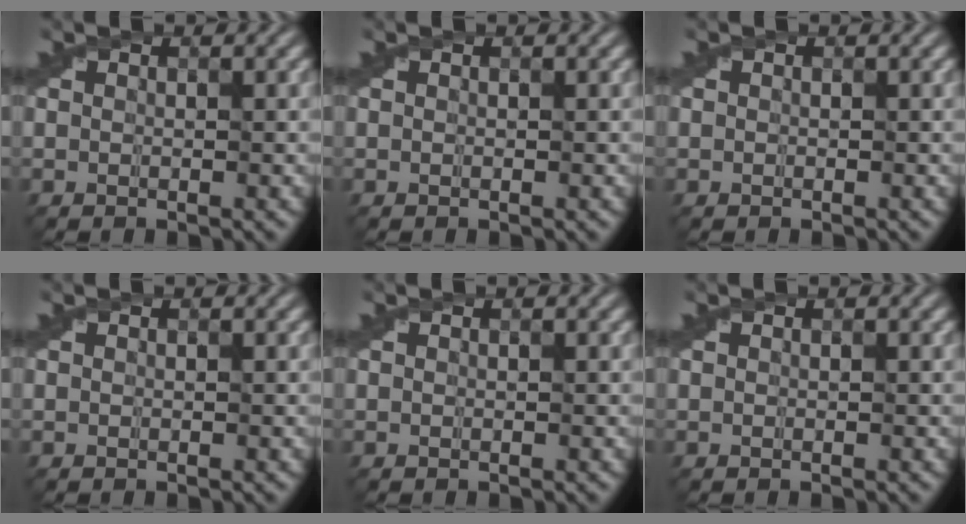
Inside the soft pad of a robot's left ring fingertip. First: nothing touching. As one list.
[{"total": 0.0}, {"total": 1.0, "force": [0.1, 1.0, 0.2], "torque": [-0.003, -0.004, -0.002]}, {"total": 0.0}, {"total": 0.0}, {"total": 0.0}]